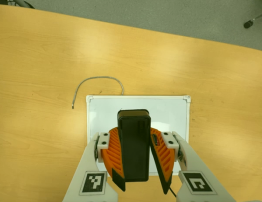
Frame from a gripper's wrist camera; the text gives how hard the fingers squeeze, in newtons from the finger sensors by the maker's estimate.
{"total": 9.5, "left": 9.5, "right": 9.4}